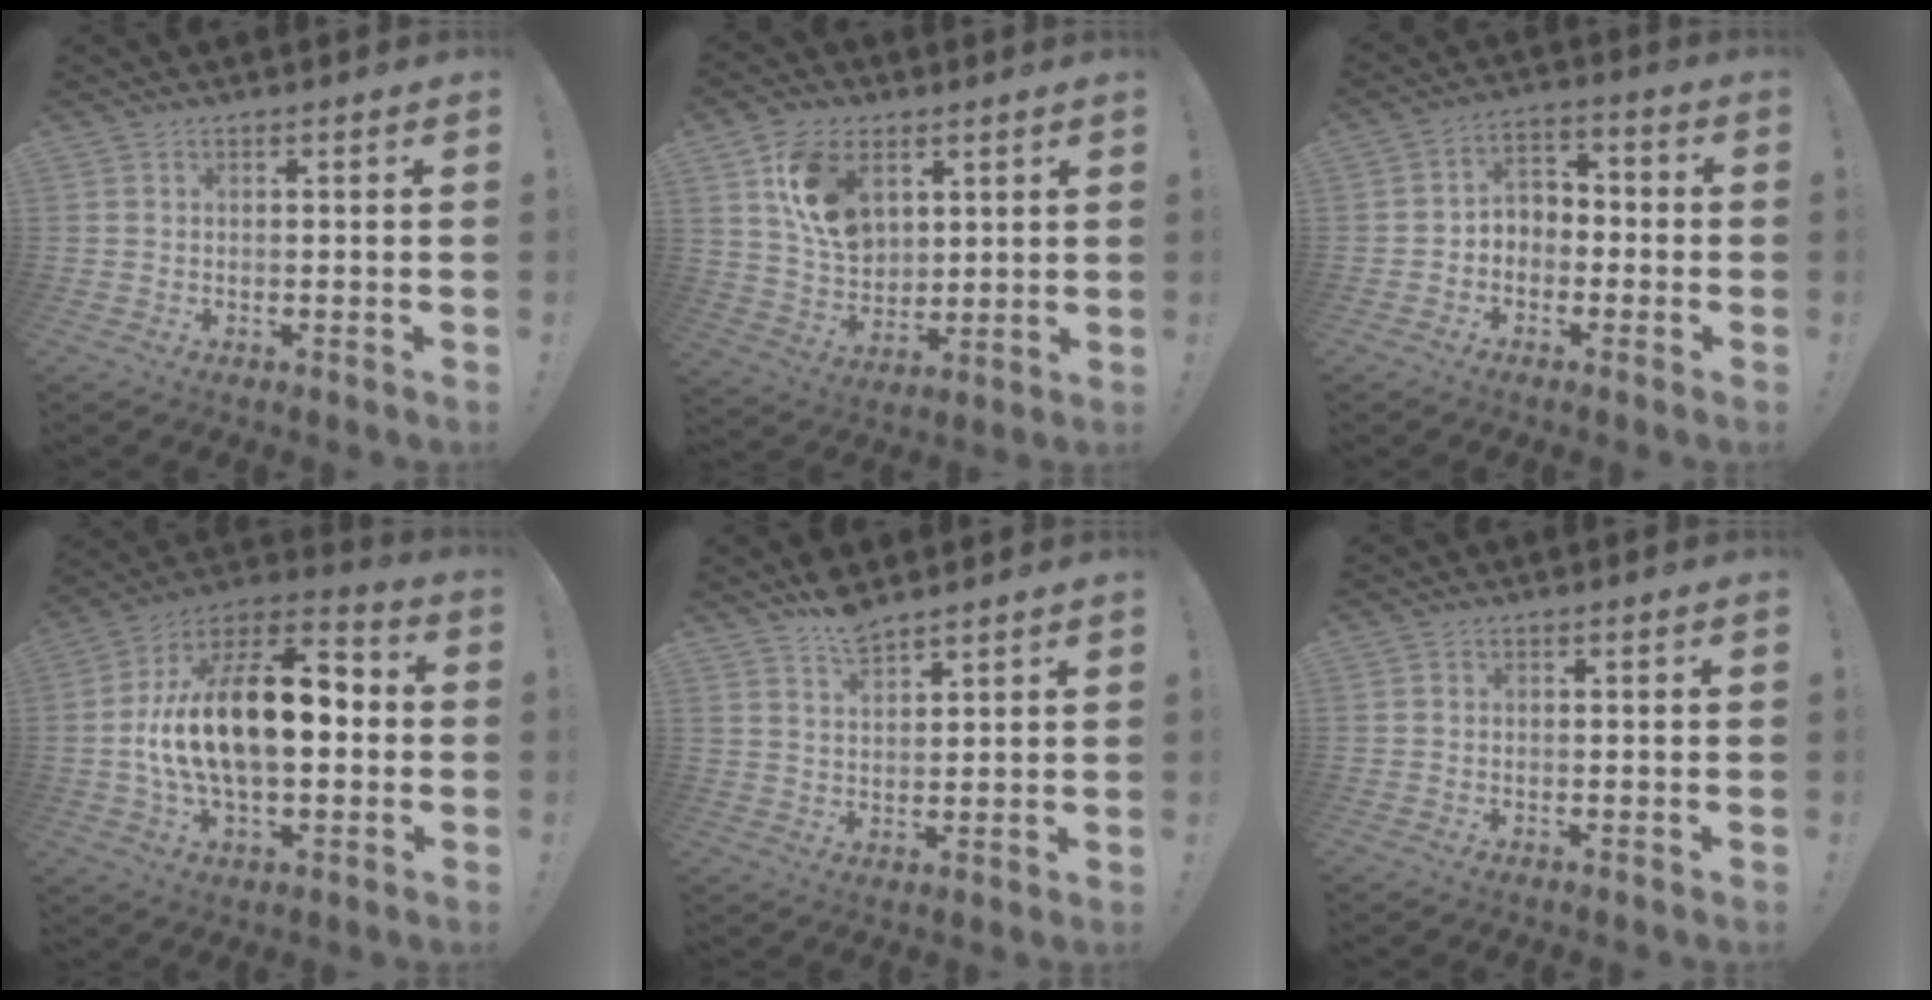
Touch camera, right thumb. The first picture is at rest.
{"total": 14.0, "force": [6.2, 9.8, 7.9], "torque": [-0.130, -0.015, 0.120]}
{"total": 5.6, "force": [-2.6, 4.7, 1.4], "torque": [-0.026, 0.021, -0.048]}
{"total": 22.3, "force": [0.1, 11.6, 19.0], "torque": [-0.325, 0.002, 0.002]}
{"total": 6.7, "force": [5.6, 2.3, 3.0], "torque": [-0.040, -0.035, 0.099]}
{"total": 0.6, "force": [0.0, 0.6, -0.1], "torque": [0.001, 0.004, 0.001]}